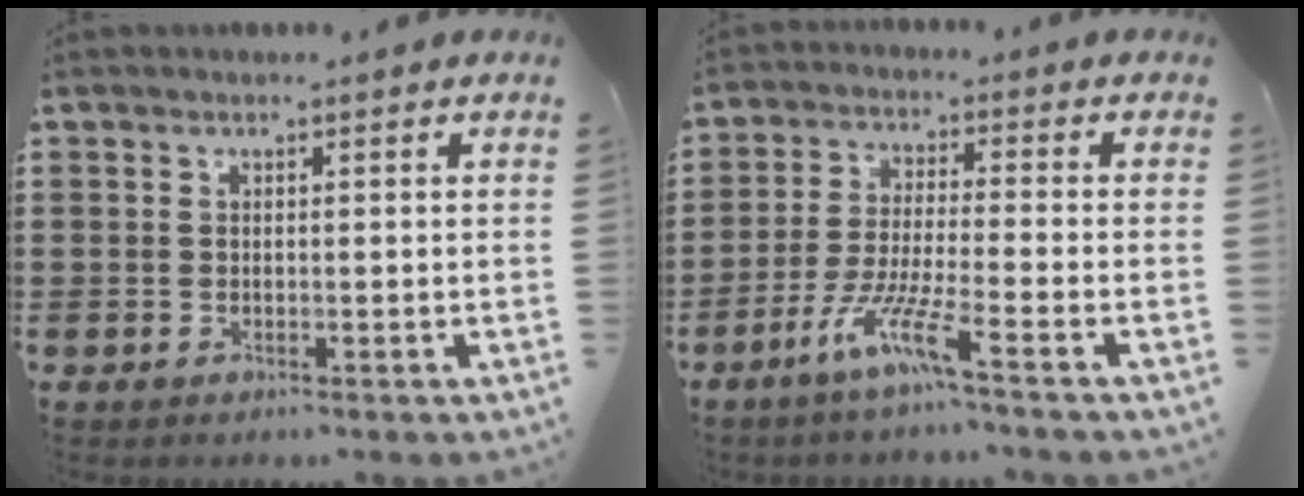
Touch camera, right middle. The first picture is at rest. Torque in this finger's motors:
{"motor_torque": [2.04, 0.10, 0.67, 0.21]}